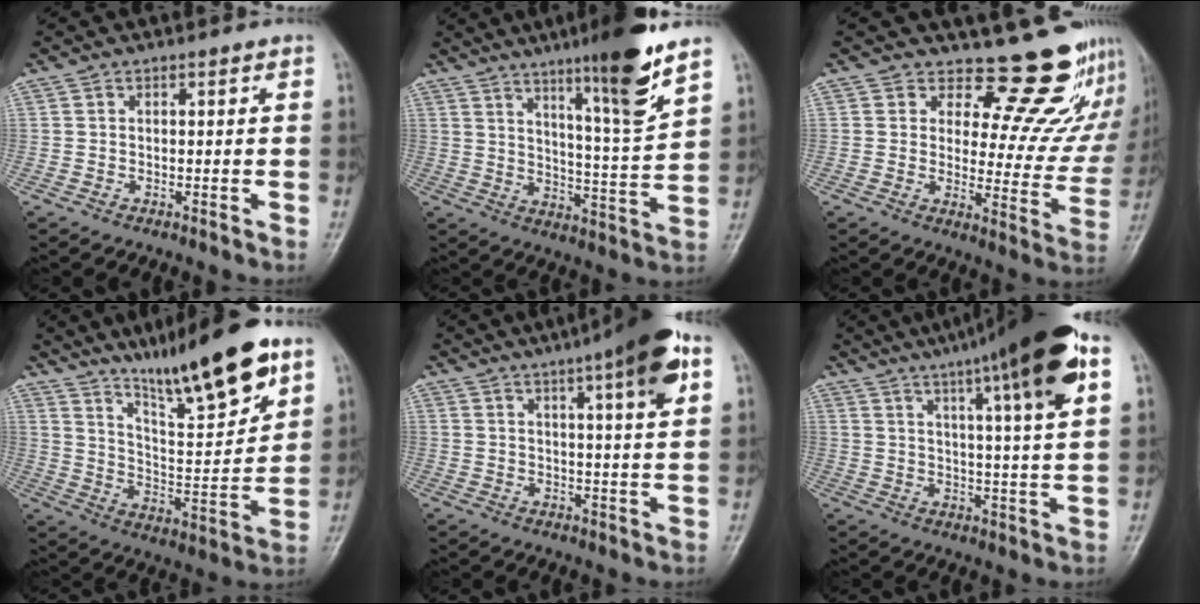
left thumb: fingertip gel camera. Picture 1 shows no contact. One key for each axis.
{"total": 14.1, "fx": 9.1, "fy": 0.7, "fz": 10.8, "tx": -0.158, "ty": -0.062, "tz": 0.145}
{"total": 15.6, "fx": 14.3, "fy": 5.7, "fz": 2.7, "tx": 0.026, "ty": -0.131, "tz": 0.162}
{"total": 18.9, "fx": 12.9, "fy": 3.4, "fz": 13.3, "tx": -0.184, "ty": -0.069, "tz": 0.218}
{"total": 12.5, "fx": 6.1, "fy": 1.7, "fz": 10.8, "tx": -0.148, "ty": -0.007, "tz": 0.079}
{"total": 19.9, "fx": 10.8, "fy": 2.3, "fz": 16.6, "tx": -0.243, "ty": -0.011, "tz": 0.150}